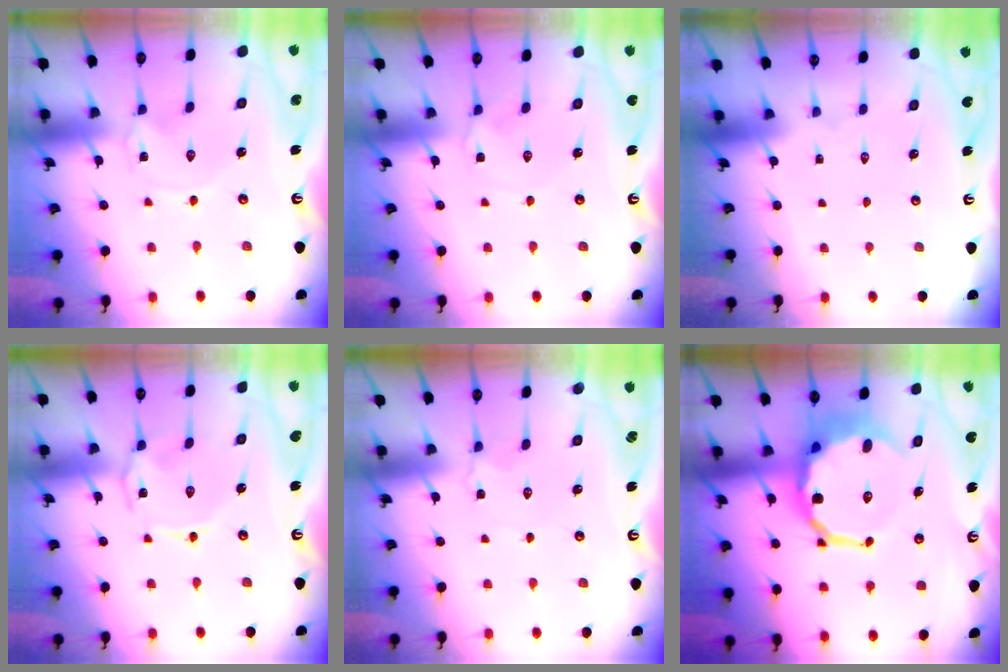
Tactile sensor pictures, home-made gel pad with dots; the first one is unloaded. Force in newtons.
{"total": 1.2, "press": 1.1, "slide": 0.2}
{"total": 1.6, "press": 1.6, "slide": 0.1}
{"total": 1.7, "press": 1.6, "slide": 0.5}
{"total": 1.9, "press": 1.9, "slide": 0.2}
{"total": 12.7, "press": 12.4, "slide": 3.1}